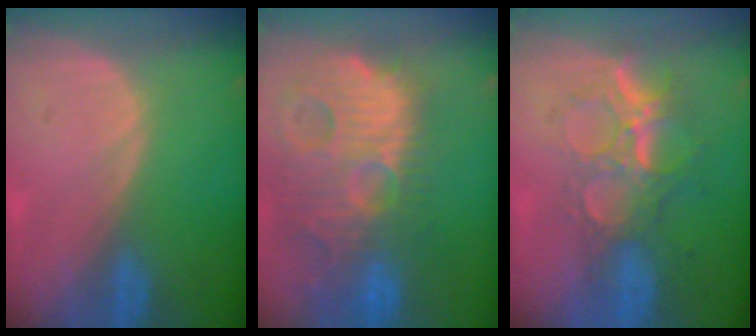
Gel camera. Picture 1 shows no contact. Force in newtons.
{"total": 14.8, "press": 12.8, "slide": 7.5}
{"total": 8.9, "press": 7.8, "slide": 4.3}